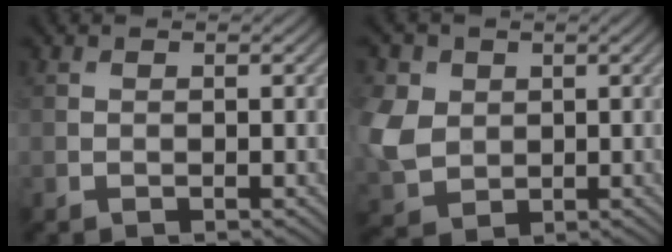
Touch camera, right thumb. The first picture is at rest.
{"total": 7.3, "force": [1.1, 6.0, 4.0], "torque": [-0.135, 0.005, 0.019]}